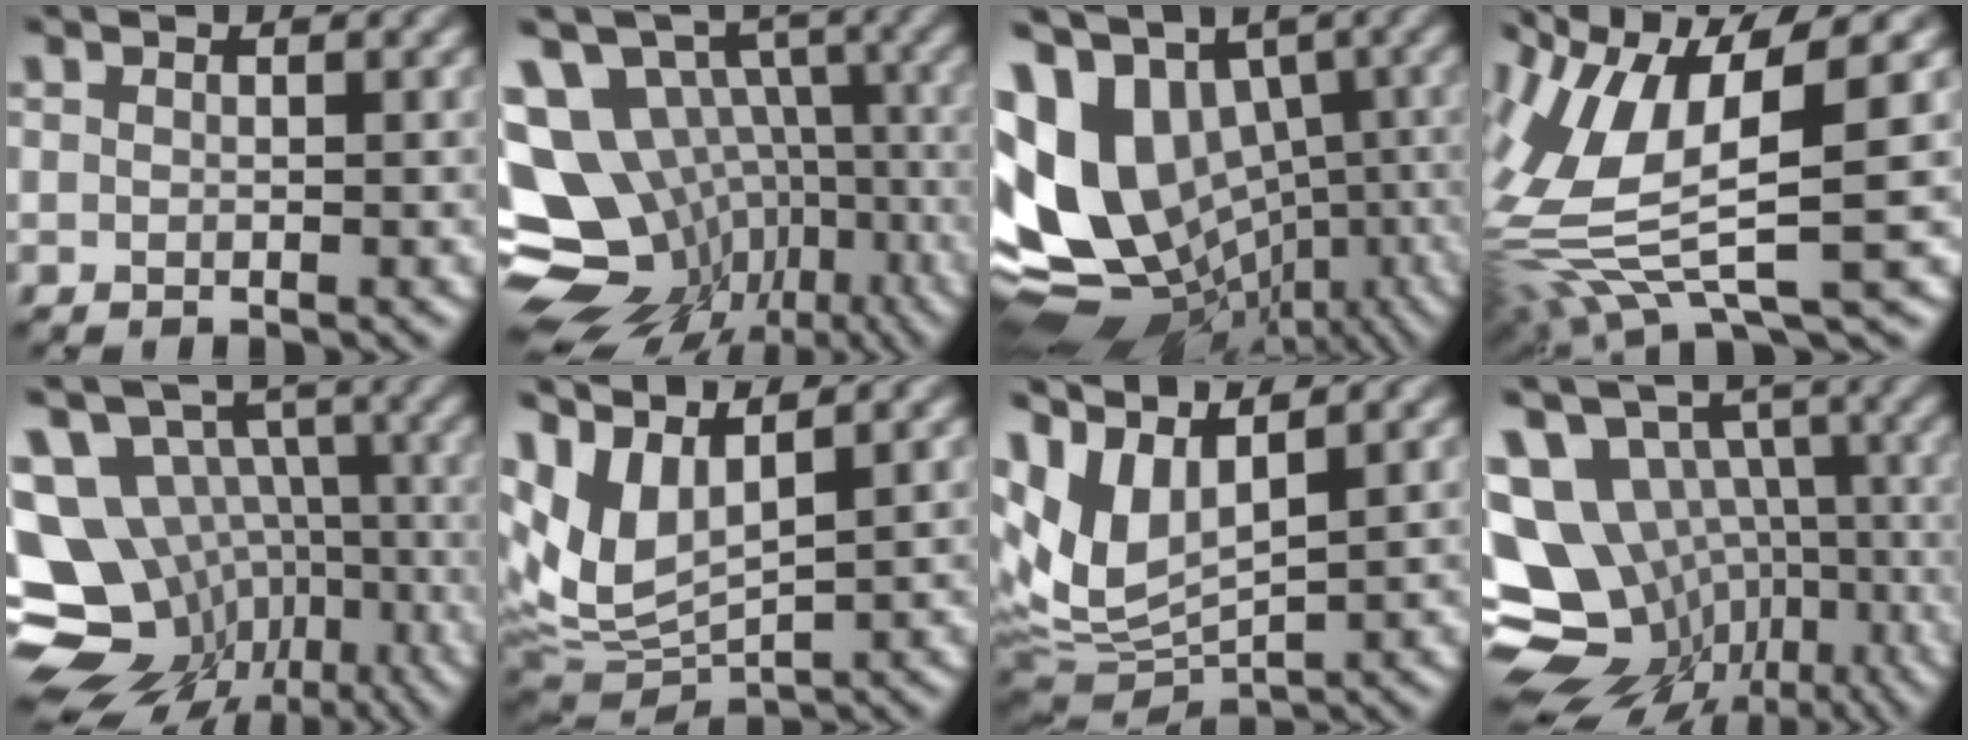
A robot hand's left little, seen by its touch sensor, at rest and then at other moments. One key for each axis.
{"total": 13.8, "fx": -5.2, "fy": 11.1, "fz": 6.4, "tx": -0.124, "ty": -0.006, "tz": -0.057}
{"total": 14.3, "fx": 0.3, "fy": 10.8, "fz": 9.4, "tx": -0.189, "ty": -0.006, "tz": 0.028}
{"total": 10.7, "fx": 1.1, "fy": 3.8, "fz": 9.9, "tx": -0.218, "ty": -0.008, "tz": 0.024}
{"total": 14.8, "fx": -6.7, "fy": 11.5, "fz": 6.3, "tx": -0.127, "ty": -0.019, "tz": -0.087}
{"total": 6.9, "fx": 3.1, "fy": 3.0, "fz": 5.4, "tx": -0.135, "ty": -0.001, "tz": 0.066}
{"total": 7.8, "fx": 3.3, "fy": 3.4, "fz": 6.2, "tx": -0.153, "ty": 0.001, "tz": 0.070}
{"total": 14.5, "fx": -5.3, "fy": 11.5, "fz": 7.0, "tx": -0.138, "ty": -0.011, "tz": -0.060}